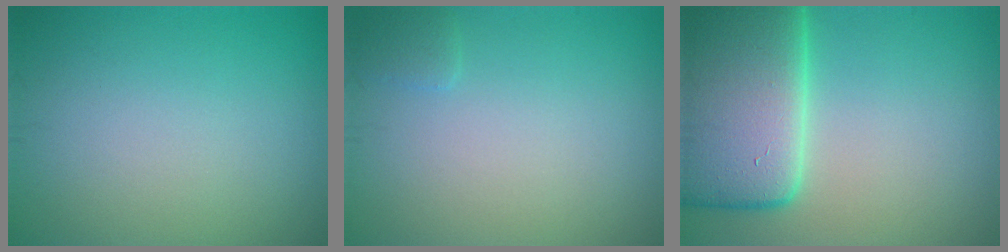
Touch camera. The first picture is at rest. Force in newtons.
{"total": 0.7, "press": 0.7, "slide": 0.1}
{"total": 13.2, "press": 13.2, "slide": 0.9}